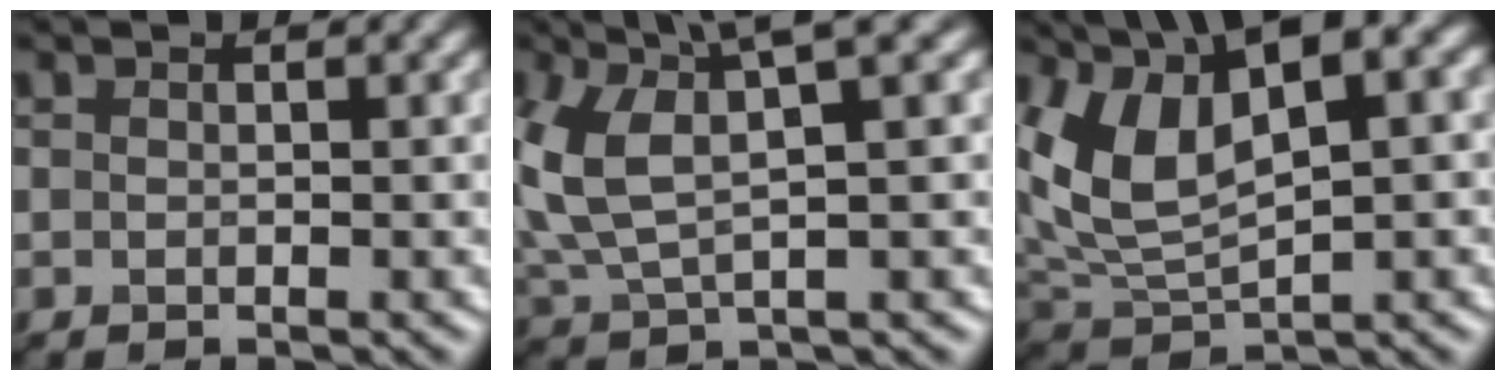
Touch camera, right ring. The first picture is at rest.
{"total": 8.0, "force": [2.5, 3.2, 6.9], "torque": [-0.163, 0.011, 0.045]}
{"total": 9.6, "force": [3.3, 4.7, 7.8], "torque": [-0.160, 0.007, 0.060]}